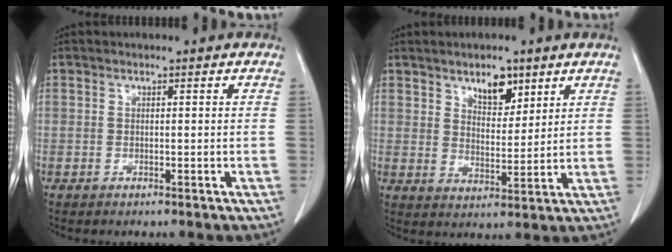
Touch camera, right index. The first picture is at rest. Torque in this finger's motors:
{"motor_torque": [0.22, 0.21, 0.09, 0.03]}